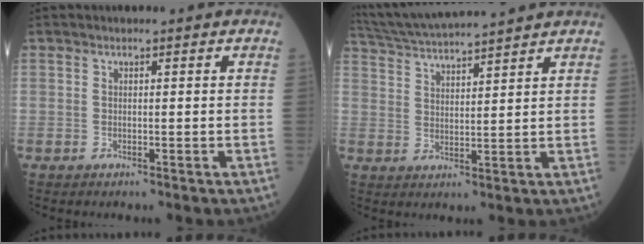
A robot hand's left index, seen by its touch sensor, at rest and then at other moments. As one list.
[{"total": 13.1, "force": [12.2, -0.5, 5.0], "torque": [-0.103, 0.024, 0.200]}]